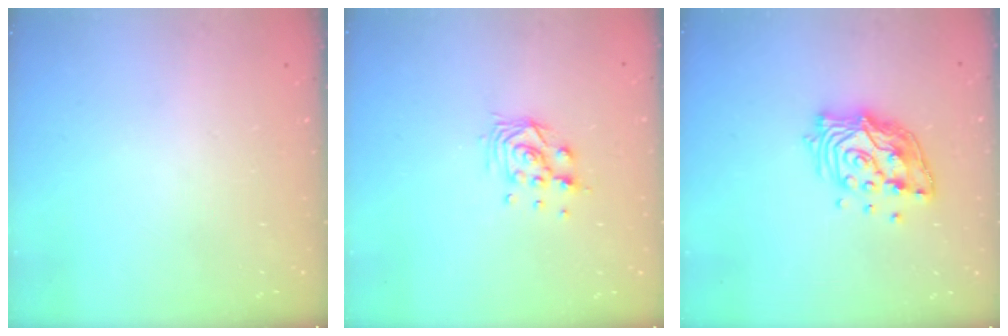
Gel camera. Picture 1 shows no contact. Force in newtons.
{"total": 8.6, "press": 8.5, "slide": 0.9}
{"total": 14.3, "press": 14.1, "slide": 2.7}